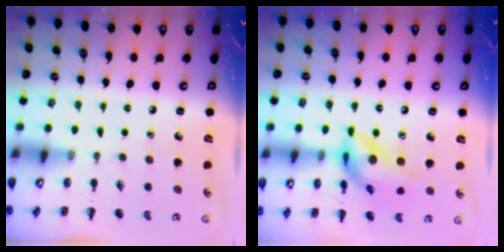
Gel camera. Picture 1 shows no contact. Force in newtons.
{"total": 15.0, "press": 14.7, "slide": 3.0}